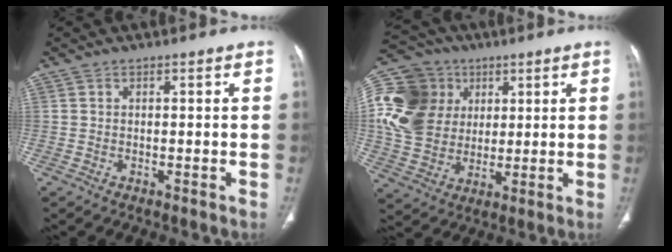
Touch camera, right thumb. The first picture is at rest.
{"total": 18.9, "force": [3.9, 15.6, 9.8], "torque": [-0.190, 0.015, 0.074]}